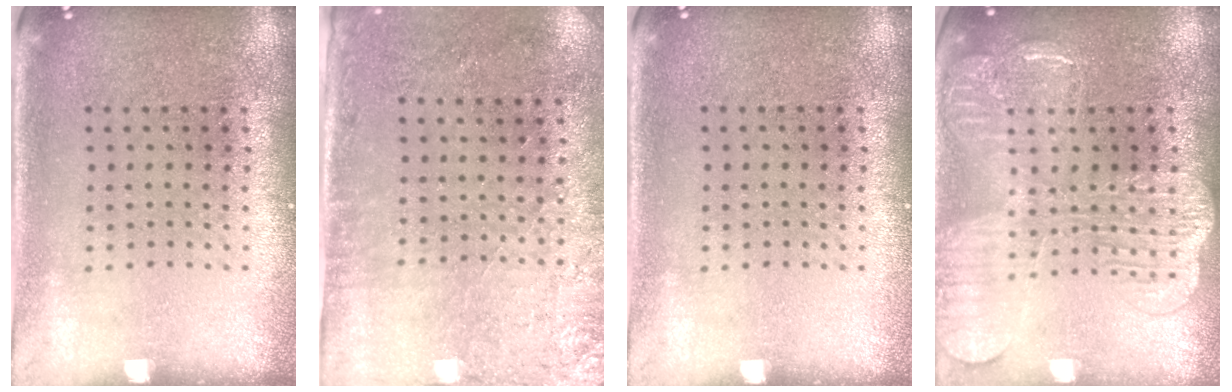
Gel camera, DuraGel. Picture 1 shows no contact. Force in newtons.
{"total": 2.7, "press": 2.3, "slide": 1.5}
{"total": 0.0}
{"total": 2.8, "press": 2.8, "slide": 0.6}